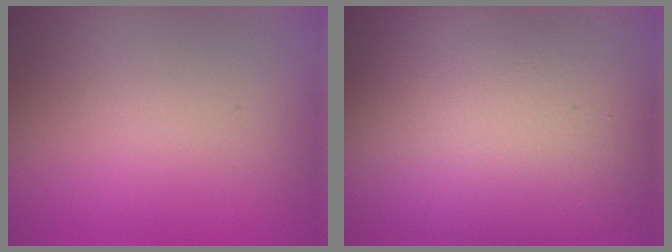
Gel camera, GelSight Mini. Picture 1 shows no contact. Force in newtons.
{"total": 13.8, "press": 13.8, "slide": 1.0}